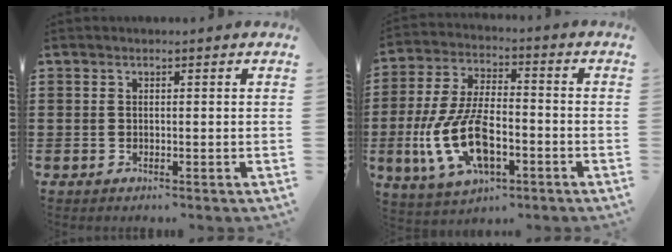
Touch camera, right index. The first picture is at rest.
{"total": 12.8, "force": [-3.9, 6.0, 10.6], "torque": [-0.246, -0.009, -0.075]}